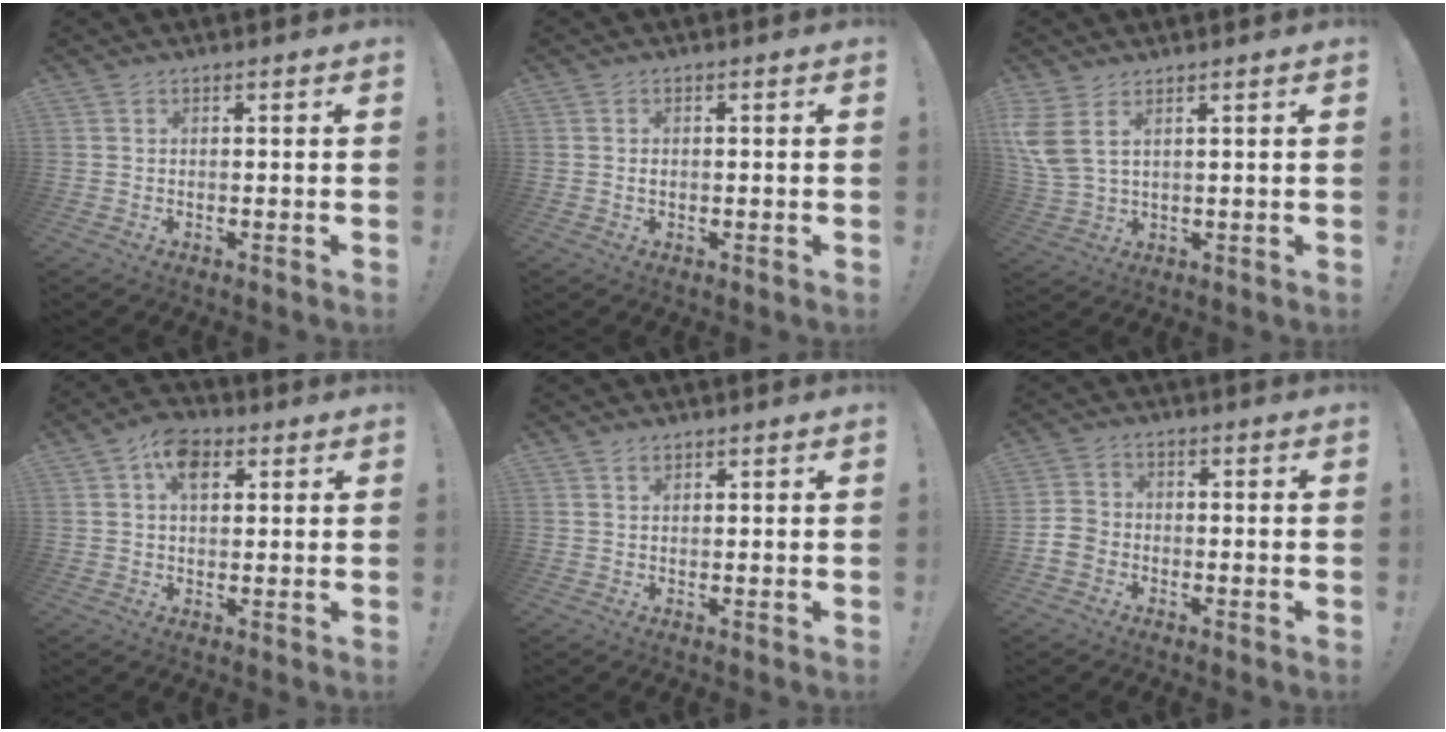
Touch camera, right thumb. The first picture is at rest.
{"total": 0.8, "force": [0.1, 0.7, 0.3], "torque": [-0.007, 0.004, 0.002]}
{"total": 6.8, "force": [3.6, 2.9, 5.0], "torque": [-0.115, -0.023, 0.070]}
{"total": 7.8, "force": [3.1, 5.0, 5.0], "torque": [-0.073, -0.001, 0.057]}
{"total": 1.2, "force": [0.9, 0.6, 0.4], "torque": [-0.005, -0.002, 0.017]}
{"total": 5.7, "force": [-2.8, 4.4, 2.4], "torque": [-0.050, 0.021, -0.050]}